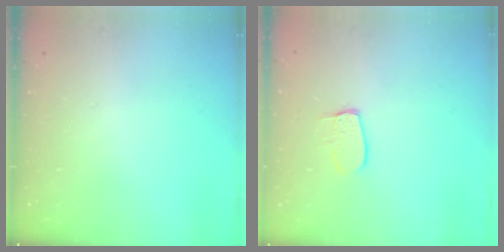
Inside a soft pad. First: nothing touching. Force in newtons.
{"total": 7.5, "press": 7.5, "slide": 0.6}